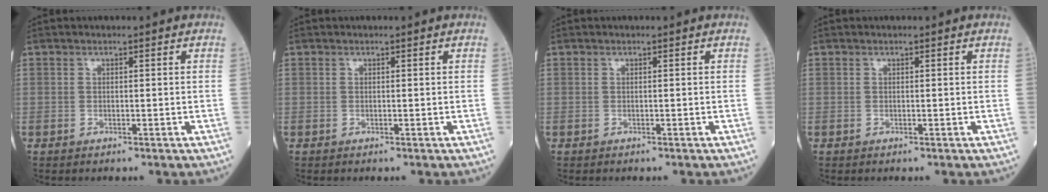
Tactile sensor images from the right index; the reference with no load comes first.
{"total": 0.0}
{"total": 0.0}
{"total": 0.0}